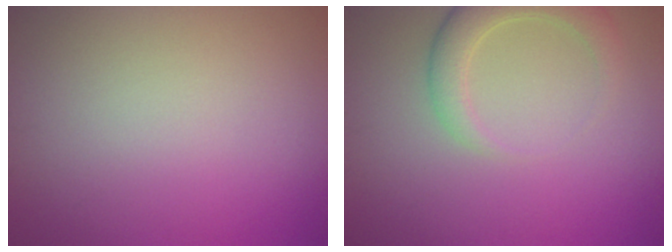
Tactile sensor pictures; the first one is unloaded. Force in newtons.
{"total": 3.7, "press": 3.6, "slide": 0.4}